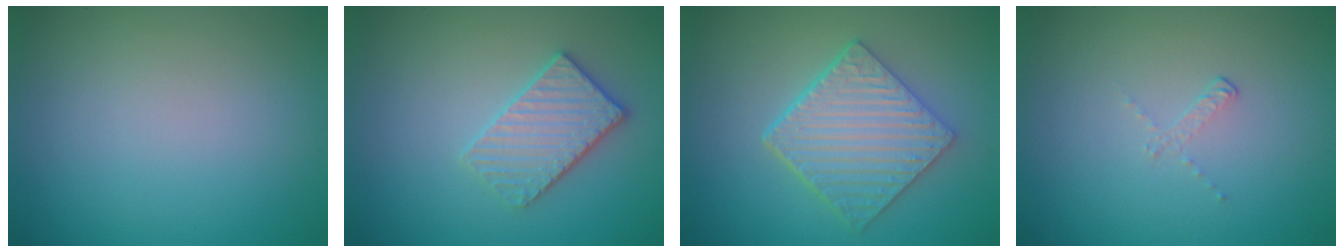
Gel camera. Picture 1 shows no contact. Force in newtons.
{"total": 3.3, "press": 3.1, "slide": 1.0}
{"total": 5.6, "press": 4.5, "slide": 3.4}
{"total": 0.8, "press": 0.3, "slide": 0.7}